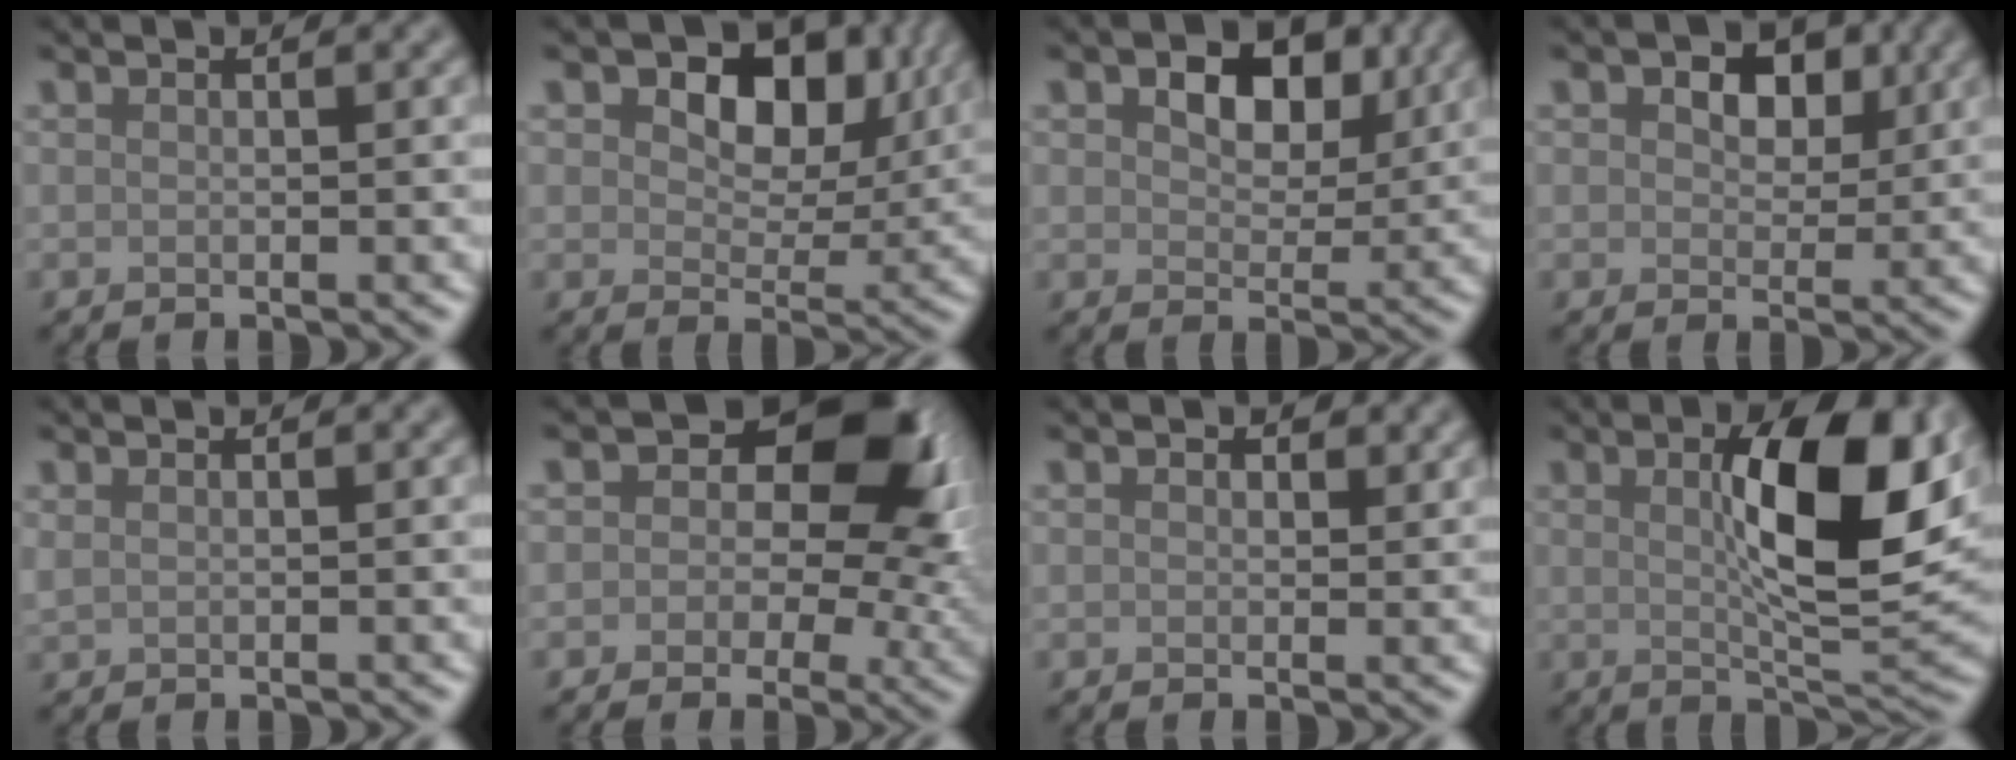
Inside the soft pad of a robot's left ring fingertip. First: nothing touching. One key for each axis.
{"total": 8.5, "fx": 3.3, "fy": 5.4, "fz": 5.7, "tx": -0.092, "ty": -0.005, "tz": 0.044}
{"total": 6.6, "fx": 2.7, "fy": 4.1, "fz": 4.4, "tx": -0.073, "ty": -0.003, "tz": 0.033}
{"total": 5.2, "fx": 2.2, "fy": 3.4, "fz": 3.3, "tx": -0.049, "ty": 0.003, "tz": 0.018}
{"total": 0.6, "fx": 0.5, "fy": 0.3, "fz": 0.3, "tx": -0.010, "ty": 0.000, "tz": 0.012}
{"total": 9.1, "fx": 2.2, "fy": 6.2, "fz": 6.3, "tx": -0.054, "ty": -0.003, "tz": 0.018}
{"total": 1.2, "fx": 0.7, "fy": 0.8, "fz": 0.5, "tx": -0.006, "ty": -0.002, "tz": 0.010}
{"total": 9.6, "fx": 1.9, "fy": 2.8, "fz": 8.9, "tx": -0.131, "ty": -0.002, "tz": 0.034}